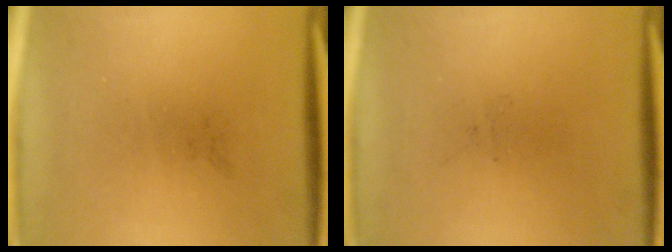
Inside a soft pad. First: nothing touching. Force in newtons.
{"total": 0.0}